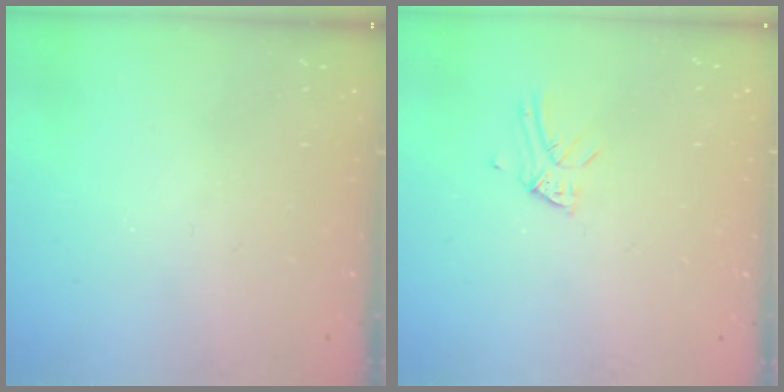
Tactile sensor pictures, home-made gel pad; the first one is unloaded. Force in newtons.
{"total": 3.6, "press": 3.5, "slide": 0.3}